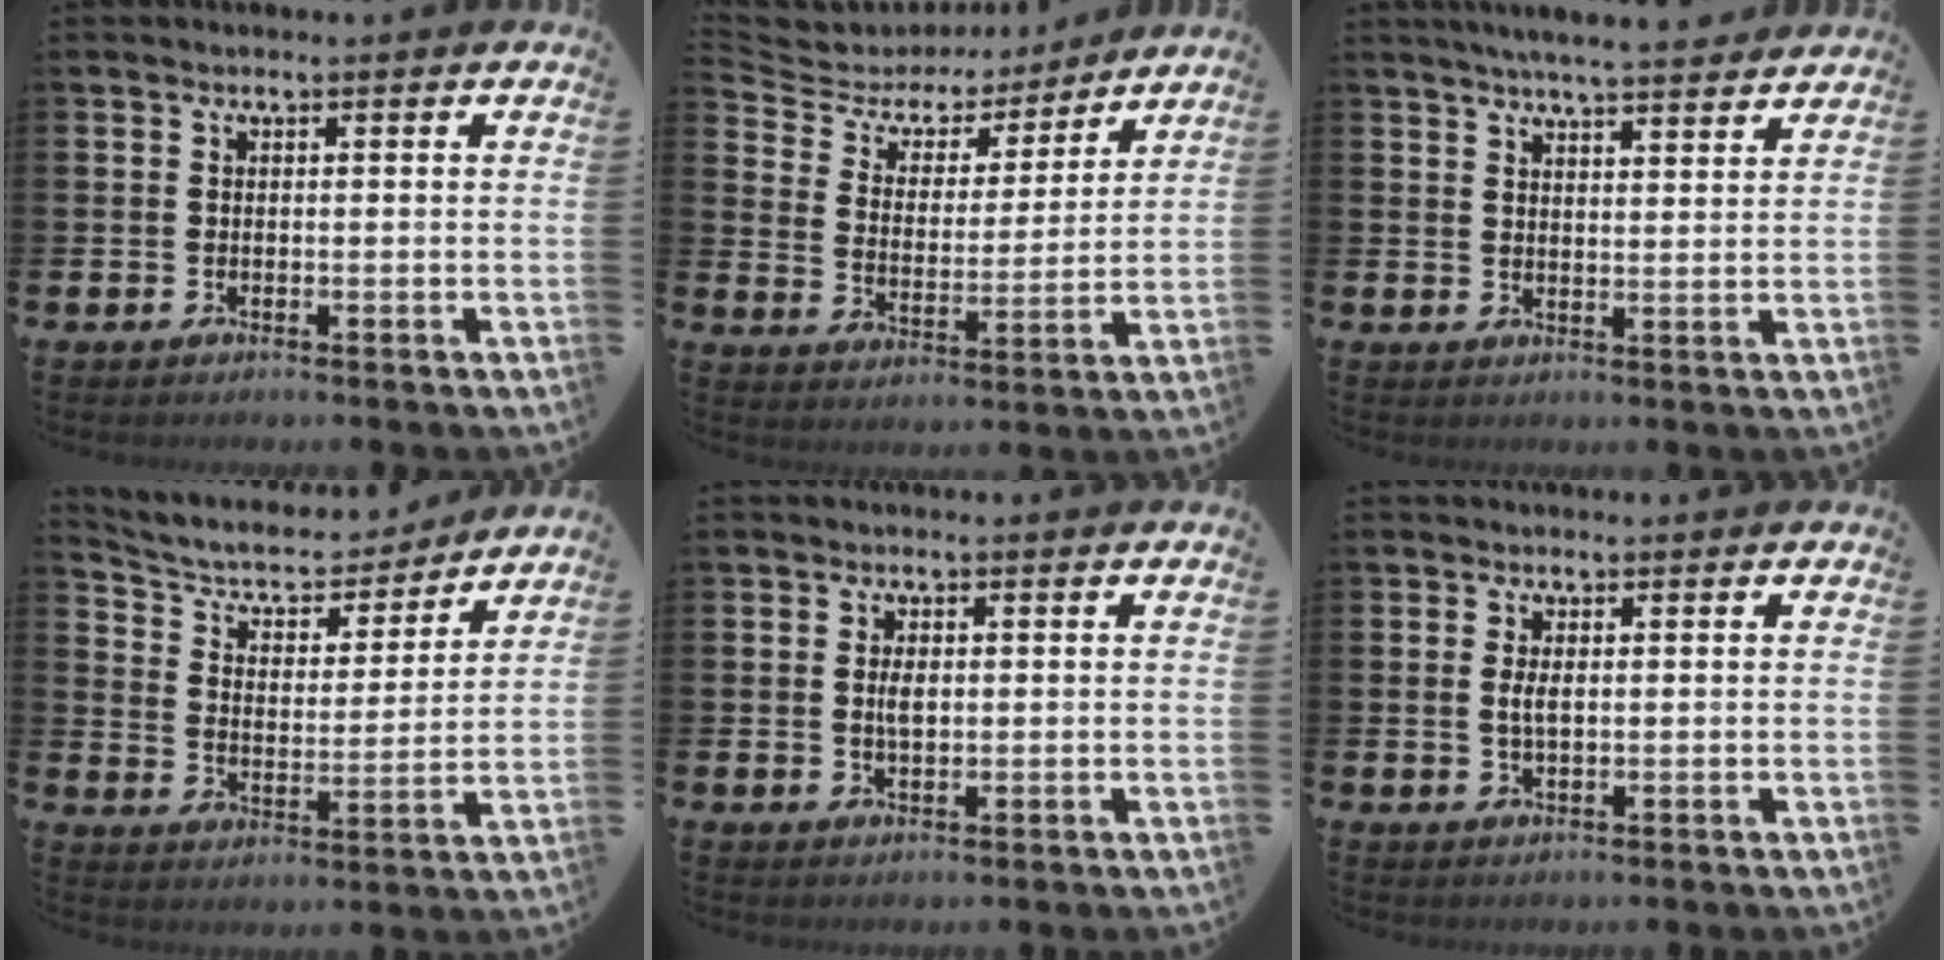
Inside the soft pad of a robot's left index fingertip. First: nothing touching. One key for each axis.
{"total": 5.9, "fx": 5.1, "fy": 2.8, "fz": 0.8, "tx": -0.041, "ty": -0.043, "tz": 0.082}
{"total": 5.1, "fx": 5.0, "fy": -0.3, "fz": 1.1, "tx": -0.027, "ty": -0.026, "tz": 0.087}
{"total": 6.2, "fx": 5.7, "fy": 2.1, "fz": 1.4, "tx": -0.053, "ty": -0.048, "tz": 0.090}
{"total": 2.0, "fx": 0.2, "fy": 1.0, "fz": 1.7, "tx": -0.021, "ty": 0.000, "tz": -0.002}
{"total": 2.1, "fx": 0.2, "fy": 0.9, "fz": 1.9, "tx": -0.031, "ty": 0.001, "tz": 0.000}